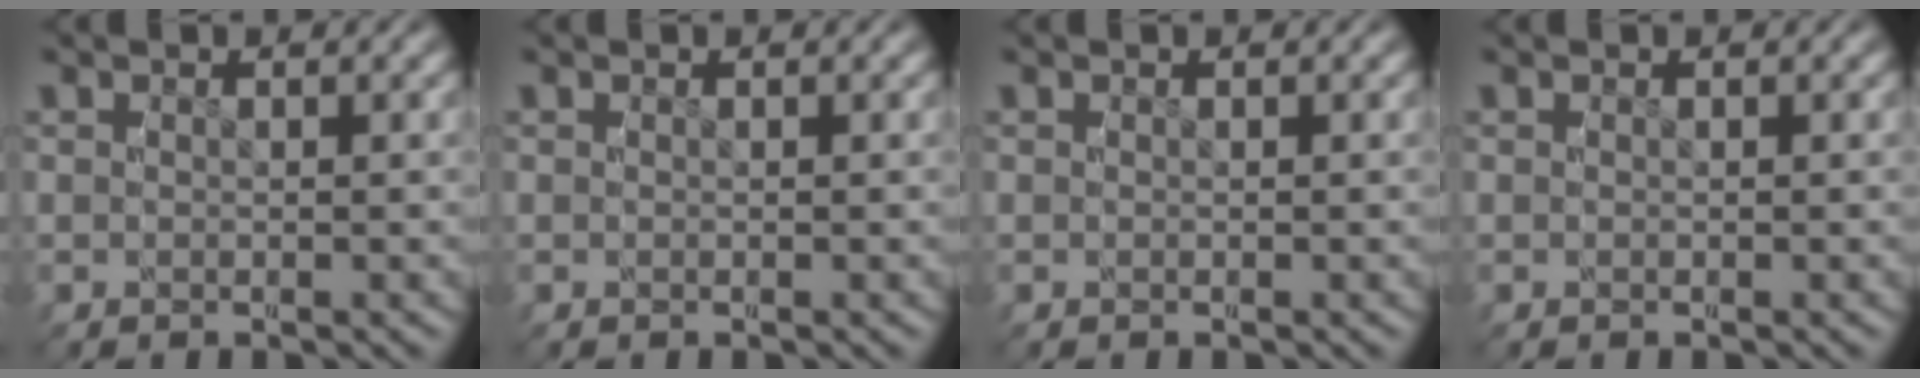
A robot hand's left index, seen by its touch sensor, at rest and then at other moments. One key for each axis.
{"total": 0.0}
{"total": 0.0}
{"total": 0.0}